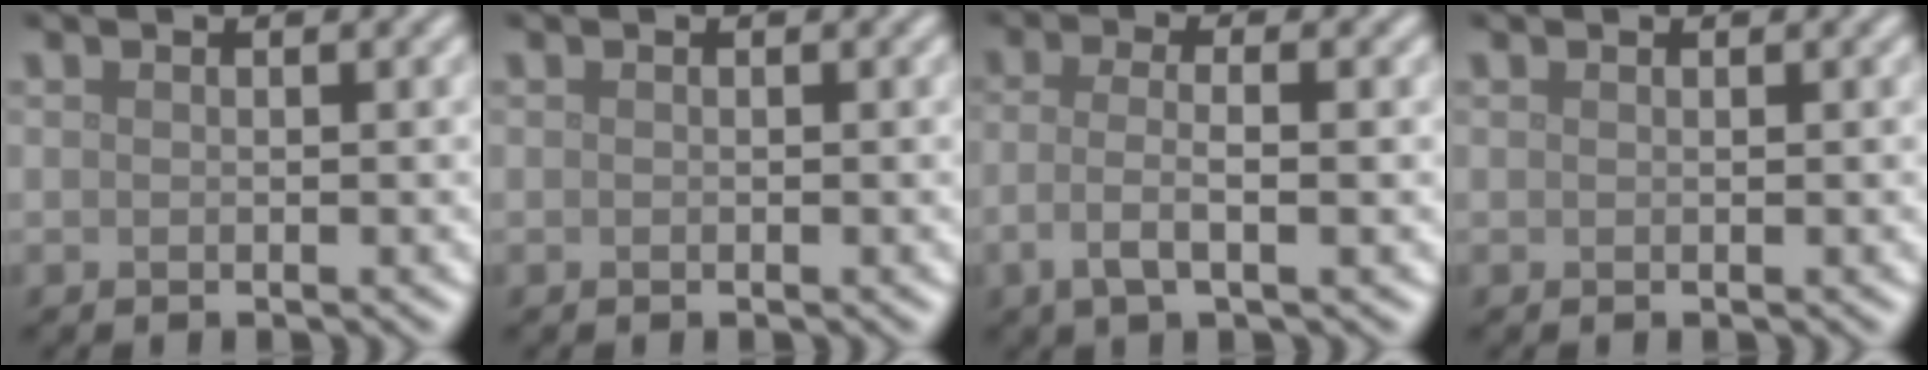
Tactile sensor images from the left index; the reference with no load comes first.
{"total": 0.0}
{"total": 3.4, "force": [-0.9, 1.0, 3.1], "torque": [-0.063, -0.001, -0.023]}
{"total": 0.0}